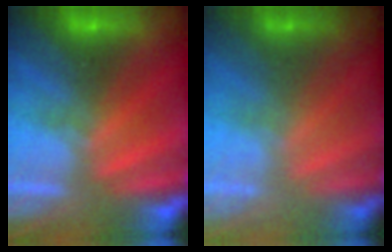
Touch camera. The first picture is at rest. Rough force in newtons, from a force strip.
{"total": 2.0}